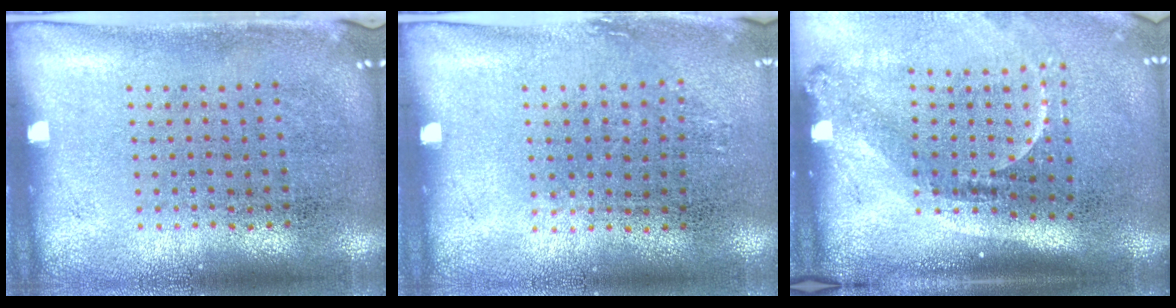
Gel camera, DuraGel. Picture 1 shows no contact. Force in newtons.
{"total": 0.8, "press": 0.7, "slide": 0.5}
{"total": 2.2, "press": 1.5, "slide": 1.6}